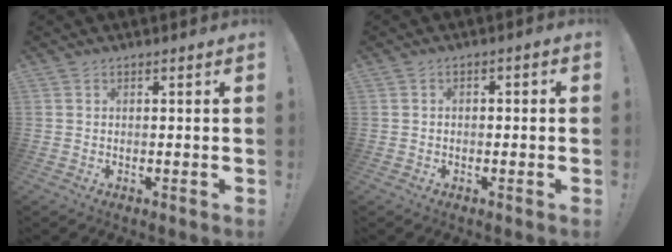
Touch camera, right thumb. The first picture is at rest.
{"total": 1.7, "force": [-1.3, 0.8, 0.7], "torque": [-0.010, 0.007, -0.022]}